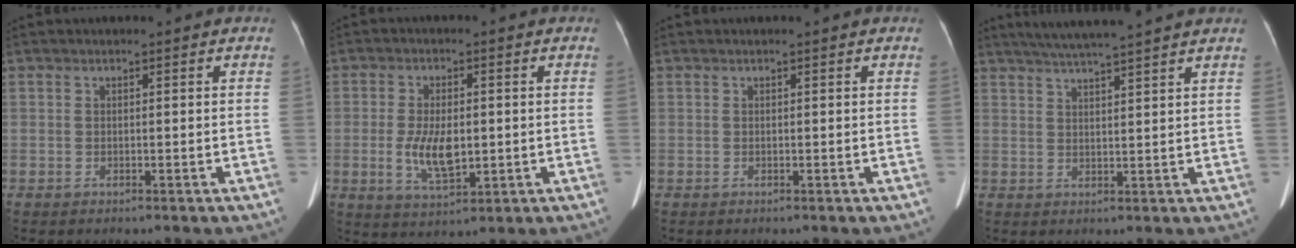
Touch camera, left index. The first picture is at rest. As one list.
[{"total": 6.8, "force": [-0.7, 2.9, 6.1], "torque": [-0.124, -0.006, -0.006]}, {"total": 0.0}, {"total": 9.8, "force": [8.5, -0.8, 4.8], "torque": [-0.079, 0.026, 0.118]}]